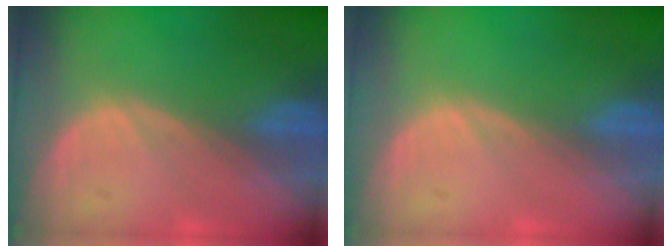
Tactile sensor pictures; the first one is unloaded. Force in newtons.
{"total": 0.0}